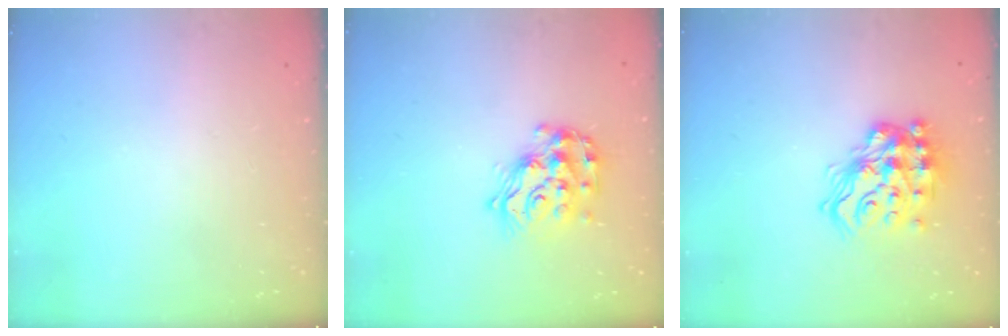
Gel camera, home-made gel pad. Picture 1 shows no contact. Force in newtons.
{"total": 14.9, "press": 14.8, "slide": 1.0}
{"total": 16.3, "press": 16.2, "slide": 2.1}